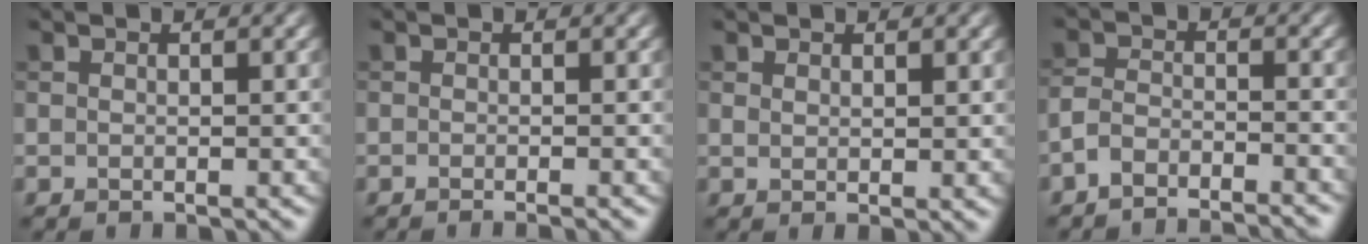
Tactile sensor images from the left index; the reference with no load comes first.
{"total": 1.7, "force": [-0.6, 0.6, 1.4], "torque": [-0.002, -0.007, -0.013]}
{"total": 1.3, "force": [0.8, 0.3, 1.0], "torque": [-0.014, -0.003, 0.016]}
{"total": 4.2, "force": [-3.9, 0.8, 1.5], "torque": [-0.025, -0.001, -0.074]}